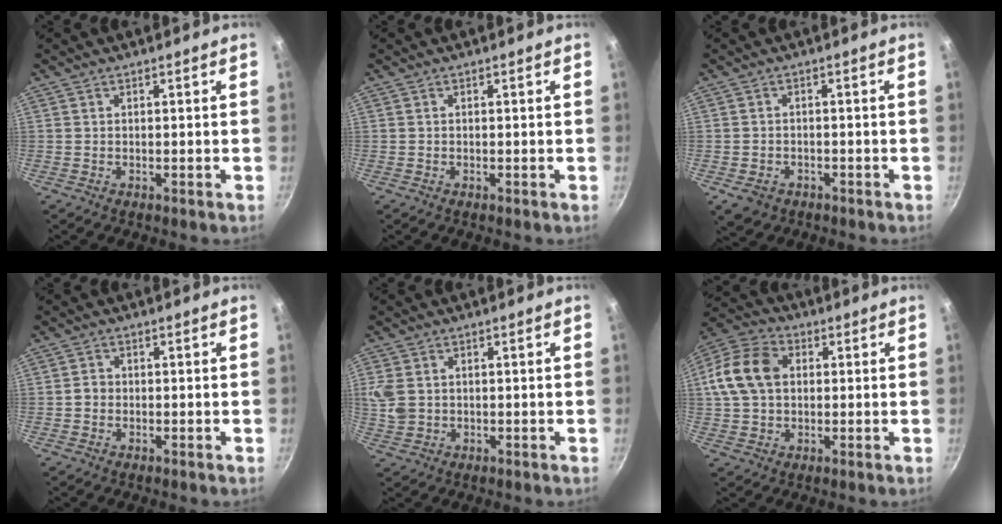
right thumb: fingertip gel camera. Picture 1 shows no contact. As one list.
[{"total": 0.0}, {"total": 4.2, "force": [-2.0, 3.2, 2.0], "torque": [-0.034, 0.013, -0.022]}, {"total": 1.7, "force": [-0.3, 1.5, 0.7], "torque": [-0.006, 0.009, -0.007]}, {"total": 5.5, "force": [0.8, 4.3, 3.2], "torque": [-0.066, -0.004, 0.021]}, {"total": 13.2, "force": [1.8, 9.7, 8.8], "torque": [-0.151, 0.023, 0.018]}]